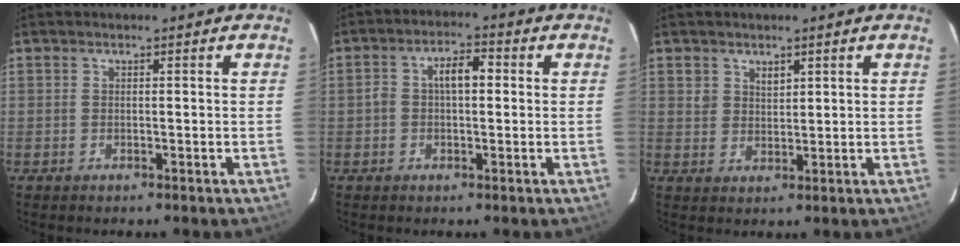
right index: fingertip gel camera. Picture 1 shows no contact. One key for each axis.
{"total": 5.2, "fx": 0.3, "fy": 2.8, "fz": 4.4, "tx": -0.077, "ty": 0.017, "tz": 0.005}
{"total": 3.0, "fx": 1.7, "fy": 2.3, "fz": 0.7, "tx": -0.004, "ty": 0.006, "tz": 0.034}